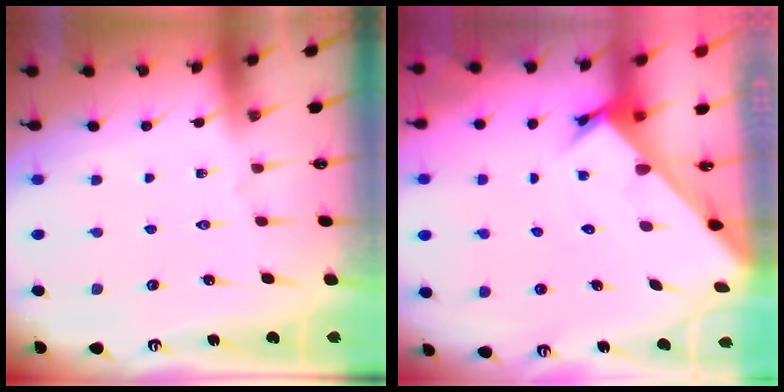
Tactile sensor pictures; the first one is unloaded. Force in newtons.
{"total": 2.8, "press": 2.8, "slide": 0.1}